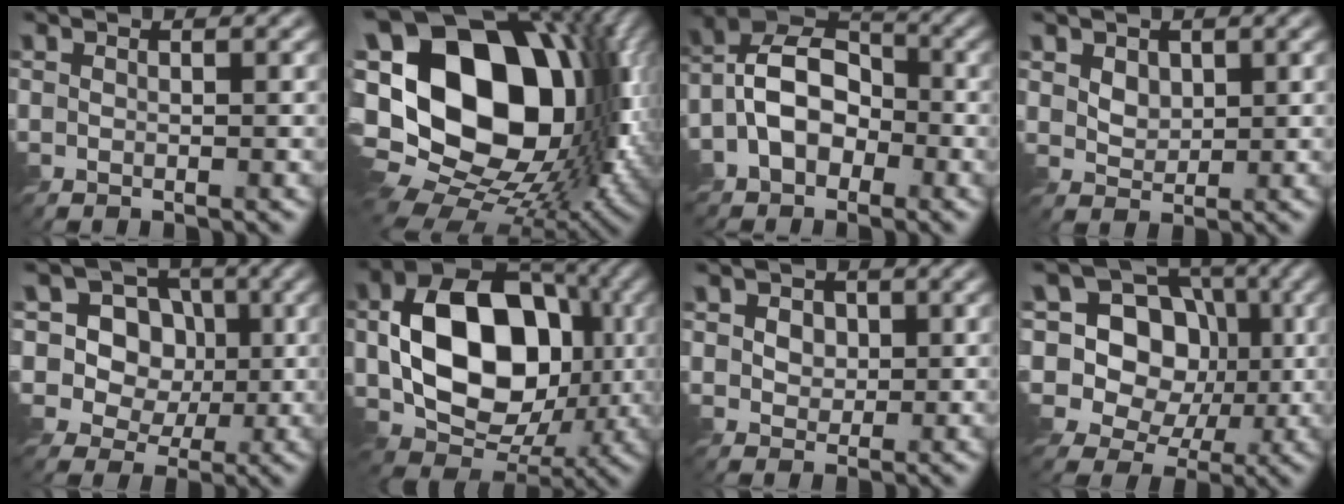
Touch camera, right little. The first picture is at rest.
{"total": 21.7, "force": [-0.5, 15.2, 15.5], "torque": [-0.314, -0.006, -0.002]}
{"total": 5.7, "force": [-2.0, 4.0, 3.6], "torque": [-0.052, 0.012, -0.048]}
{"total": 1.9, "force": [0.8, 1.4, 0.9], "torque": [-0.022, -0.010, 0.016]}
{"total": 10.6, "force": [3.5, 9.0, 4.3], "torque": [-0.099, 0.029, 0.047]}
{"total": 12.1, "force": [-0.1, 8.6, 8.5], "torque": [-0.138, 0.008, -0.004]}
{"total": 2.8, "force": [0.8, 2.3, 1.4], "torque": [-0.033, 0.001, 0.012]}
{"total": 14.0, "force": [2.9, 11.7, 7.2], "torque": [-0.169, 0.054, 0.017]}